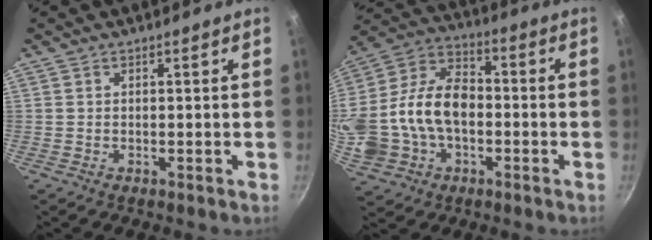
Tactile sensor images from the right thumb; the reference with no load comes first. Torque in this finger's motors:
{"motor_torque": [2.61, 2.40, 1.21, -1.24, 0.20]}